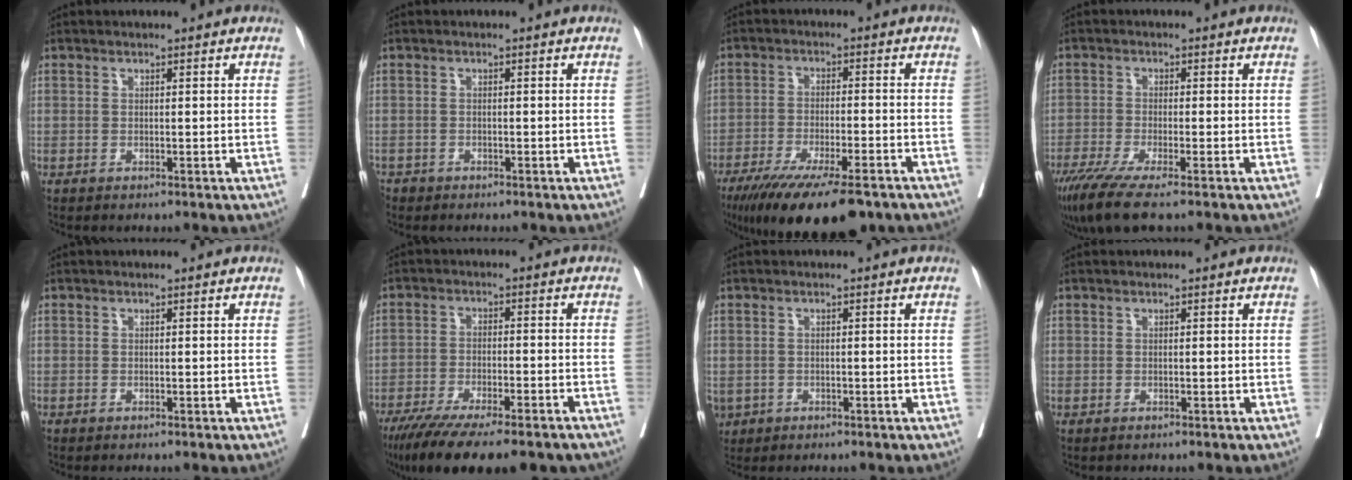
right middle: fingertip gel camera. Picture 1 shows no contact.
{"total": 1.9, "force": [-1.6, 1.1, 0.2], "torque": [-0.007, -0.001, -0.029]}
{"total": 16.0, "force": [-11.9, 2.6, 10.4], "torque": [-0.151, -0.035, -0.189]}
{"total": 7.6, "force": [-5.5, 0.1, 5.2], "torque": [-0.086, -0.022, -0.098]}
{"total": 0.0}
{"total": 18.0, "force": [-14.1, 3.2, 10.7], "torque": [-0.151, -0.034, -0.212]}
{"total": 2.8, "force": [-1.2, 2.3, 1.0], "torque": [-0.026, -0.003, -0.017]}
{"total": 0.0}